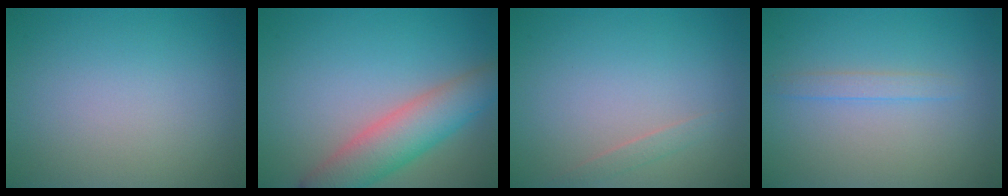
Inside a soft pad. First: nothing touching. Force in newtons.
{"total": 5.8, "press": 5.8, "slide": 0.2}
{"total": 0.8, "press": 0.8, "slide": 0.0}
{"total": 1.2, "press": 1.2, "slide": 0.2}